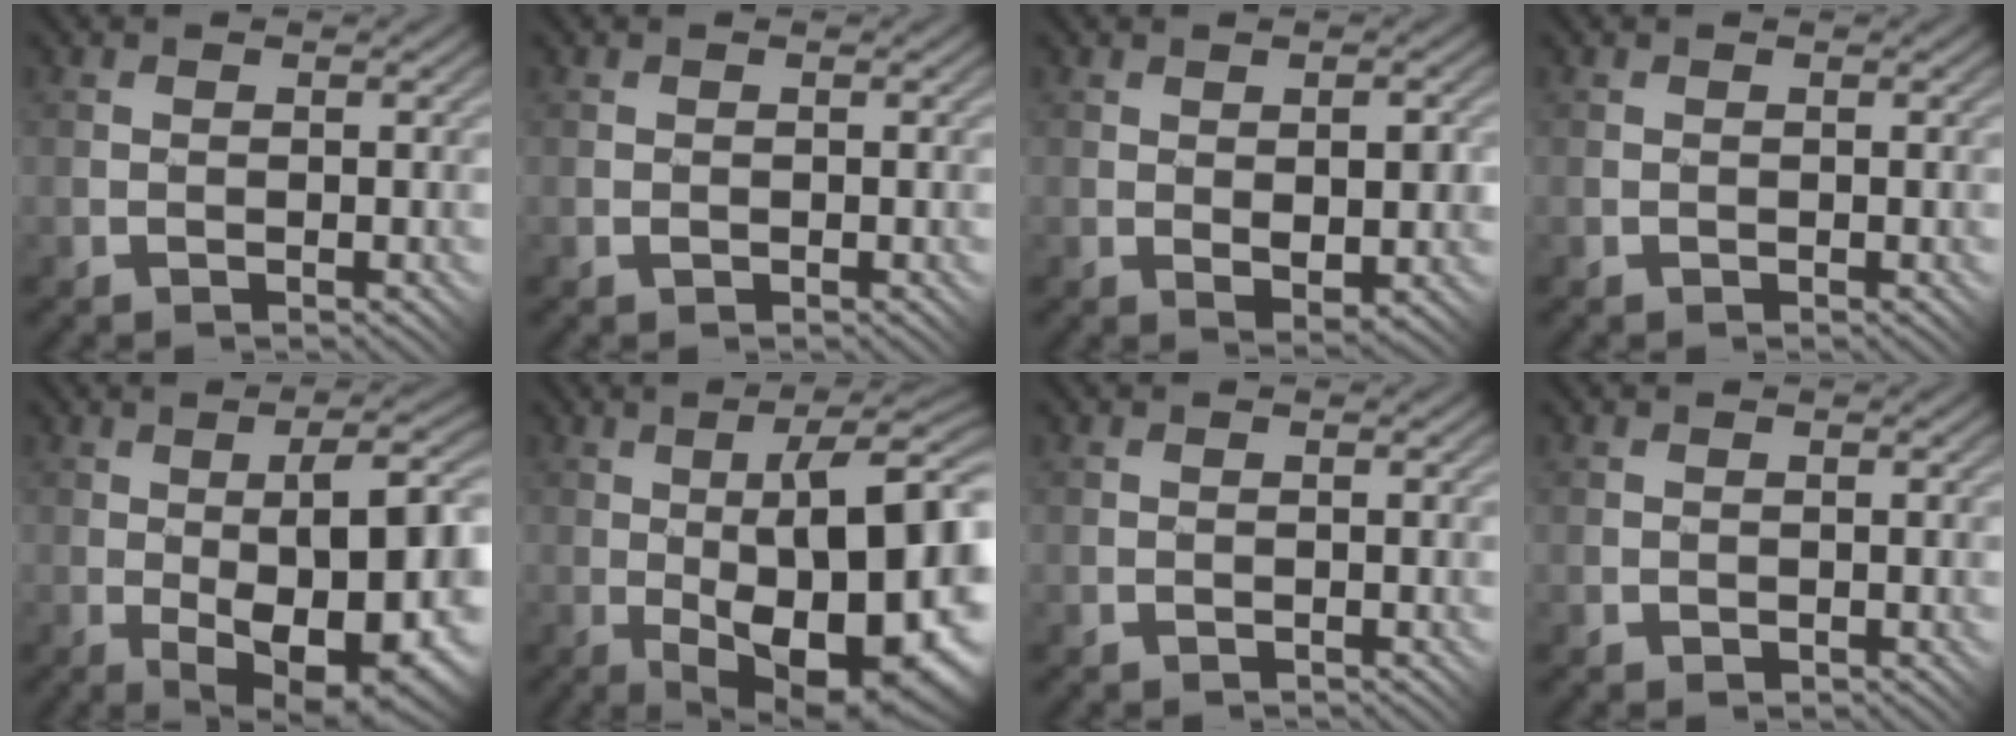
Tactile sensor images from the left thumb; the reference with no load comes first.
{"total": 0.0}
{"total": 4.4, "force": [0.1, 2.1, 3.8], "torque": [-0.064, -0.005, 0.010]}
{"total": 0.0}
{"total": 14.0, "force": [-2.2, 5.2, 12.8], "torque": [-0.167, 0.000, -0.021]}
{"total": 17.7, "force": [-2.1, 6.6, 16.3], "torque": [-0.208, 0.017, -0.029]}
{"total": 0.0}
{"total": 0.0}